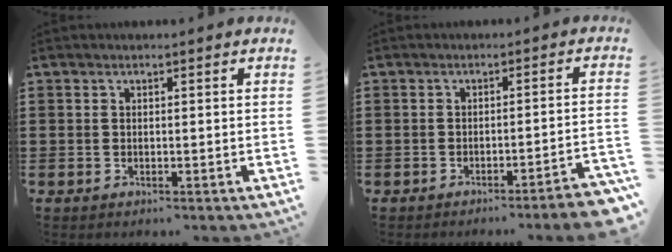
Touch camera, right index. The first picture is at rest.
{"total": 3.2, "force": [-2.6, -0.6, 1.8], "torque": [-0.030, -0.013, -0.052]}